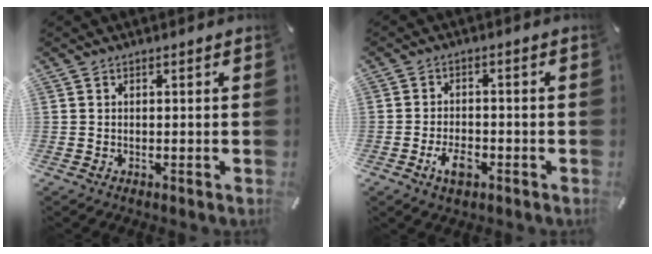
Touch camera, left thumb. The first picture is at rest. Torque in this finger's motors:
{"motor_torque": [-0.07, 0.15, 0.05, 0.06, 0.01]}